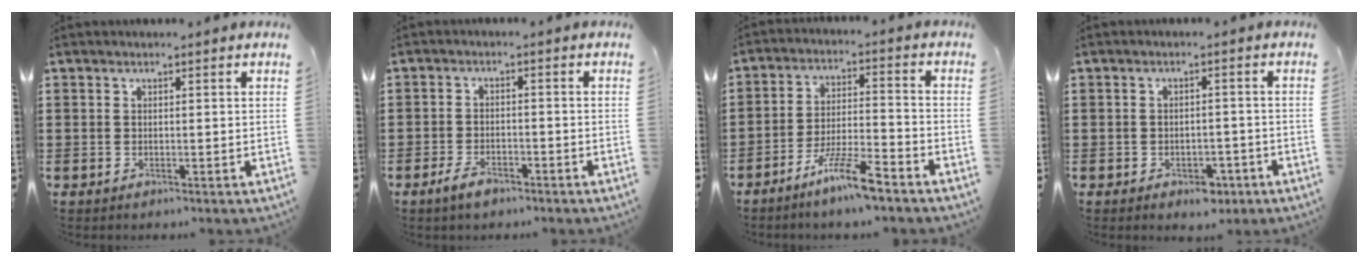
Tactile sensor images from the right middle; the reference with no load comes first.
{"total": 3.3, "force": [-2.3, 1.4, 1.9], "torque": [-0.038, 0.005, -0.046]}
{"total": 8.0, "force": [-6.0, 0.7, 5.2], "torque": [-0.107, -0.003, -0.114]}
{"total": 2.6, "force": [-2.0, 1.5, 0.6], "torque": [-0.015, 0.005, -0.041]}